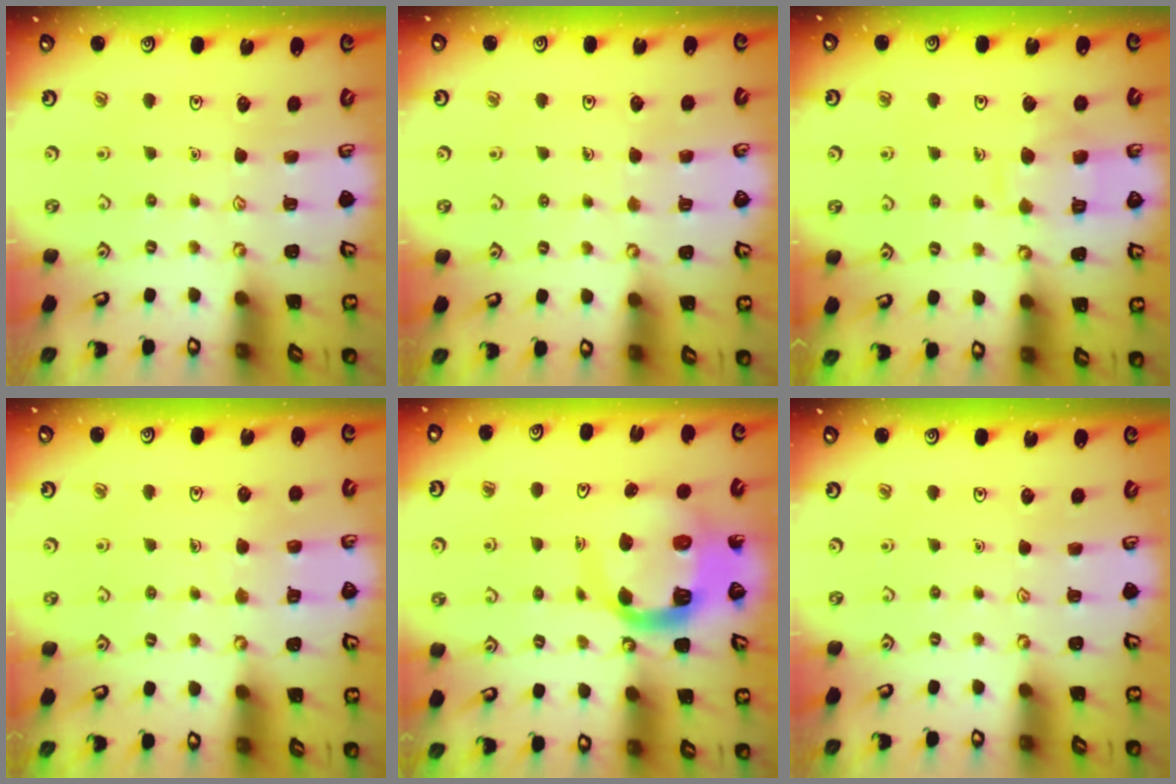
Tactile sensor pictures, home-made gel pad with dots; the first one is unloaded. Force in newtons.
{"total": 2.6, "press": 2.6, "slide": 0.2}
{"total": 9.2, "press": 9.2, "slide": 0.7}
{"total": 5.2, "press": 5.2, "slide": 0.4}
{"total": 11.3, "press": 11.2, "slide": 1.5}
{"total": 0.0}